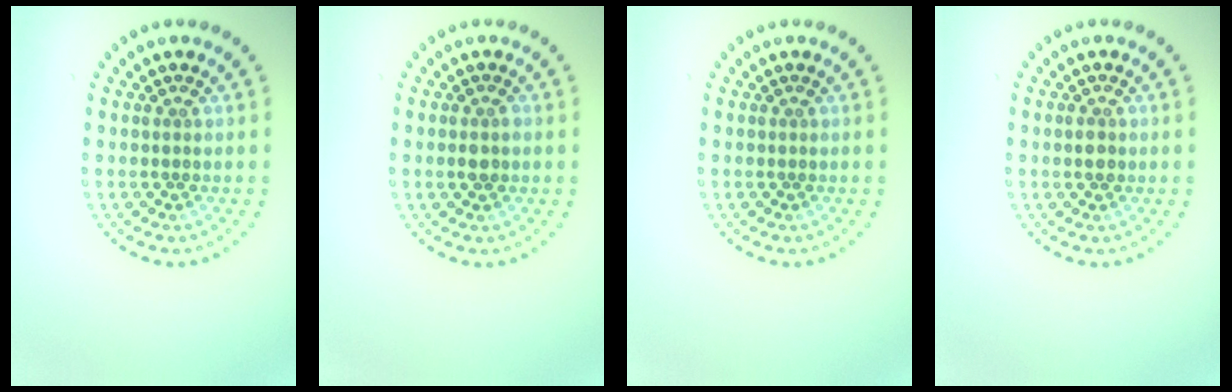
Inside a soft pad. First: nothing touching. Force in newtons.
{"total": 1.1, "press": 1.0, "slide": 0.4}
{"total": 0.0}
{"total": 1.3, "press": 1.3, "slide": 0.0}